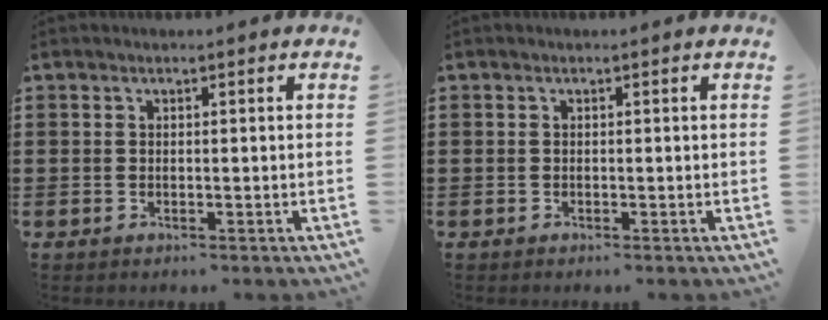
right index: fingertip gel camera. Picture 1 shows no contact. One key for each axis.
{"total": 0.0}